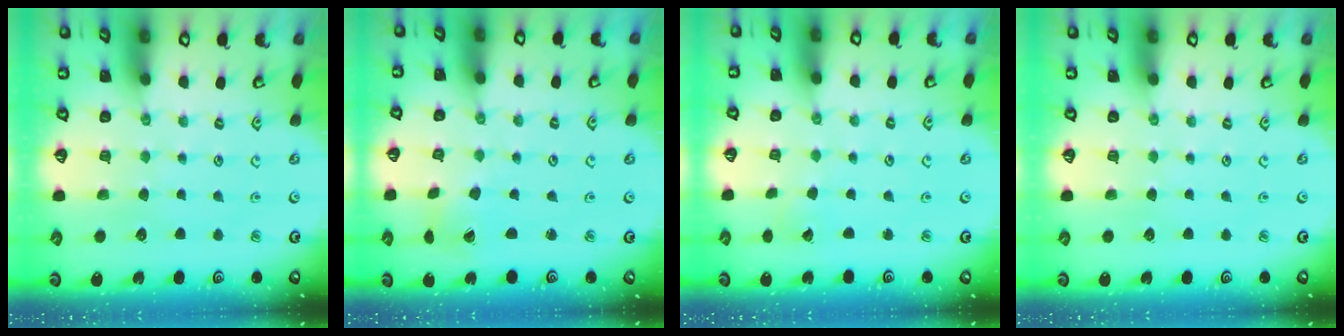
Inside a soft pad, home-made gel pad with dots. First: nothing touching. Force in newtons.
{"total": 1.5, "press": 1.5, "slide": 0.2}
{"total": 1.4, "press": 1.4, "slide": 0.0}
{"total": 0.0}